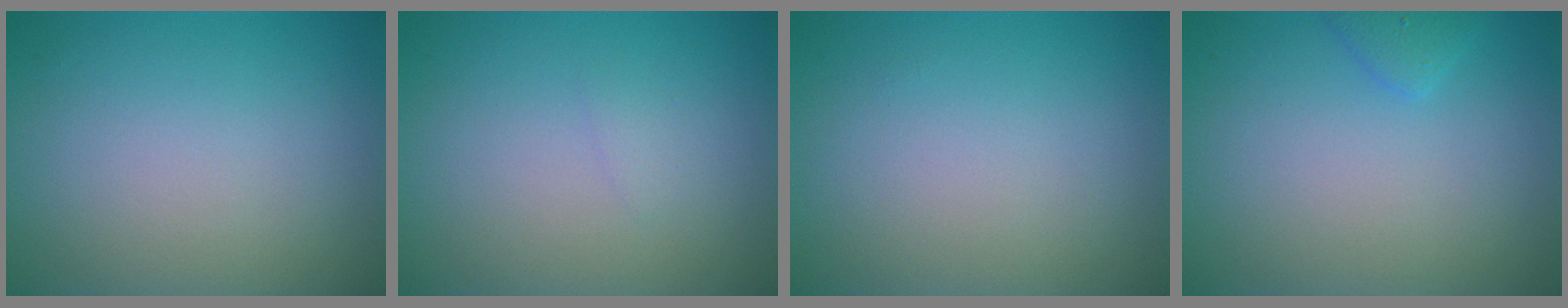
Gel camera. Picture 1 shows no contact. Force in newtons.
{"total": 0.6, "press": 0.6, "slide": 0.0}
{"total": 0.0}
{"total": 1.2, "press": 1.2, "slide": 0.1}